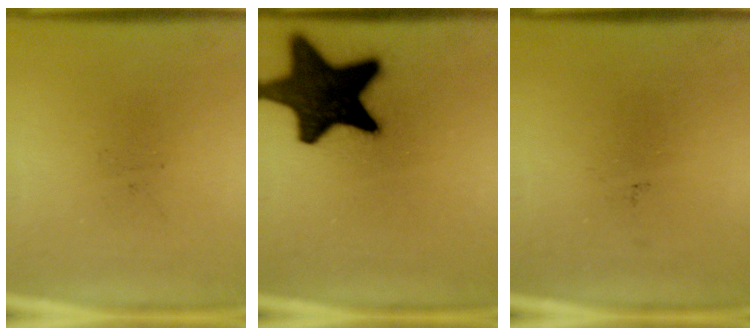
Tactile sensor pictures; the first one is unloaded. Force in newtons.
{"total": 18.2}
{"total": 0.0}